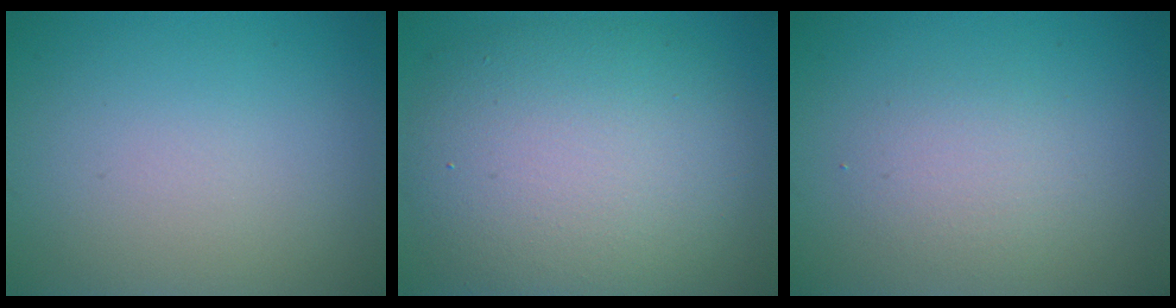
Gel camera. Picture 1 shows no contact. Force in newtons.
{"total": 9.7, "press": 9.7, "slide": 0.6}
{"total": 2.2, "press": 2.2, "slide": 0.1}